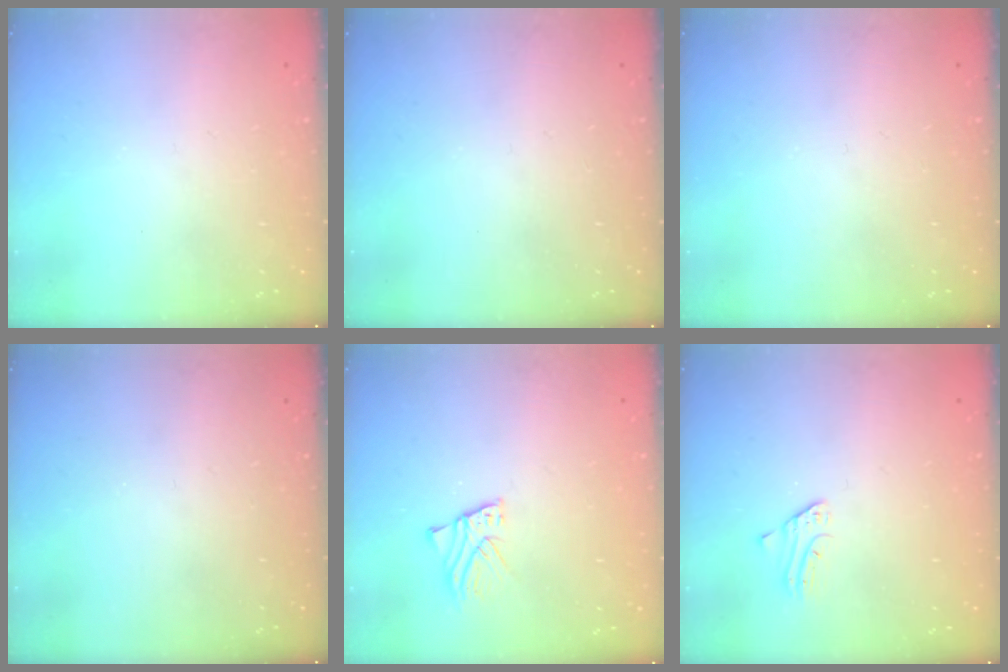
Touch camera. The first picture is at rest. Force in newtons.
{"total": 0.0}
{"total": 0.0}
{"total": 0.0}
{"total": 2.2, "press": 2.2, "slide": 0.1}
{"total": 1.5, "press": 1.5, "slide": 0.1}